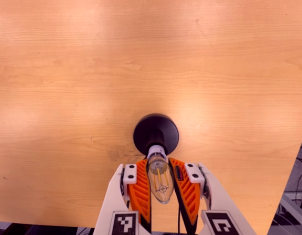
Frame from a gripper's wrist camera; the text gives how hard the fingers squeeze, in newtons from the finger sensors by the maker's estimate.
{"total": 21.1, "left": 20.5, "right": 21.8}